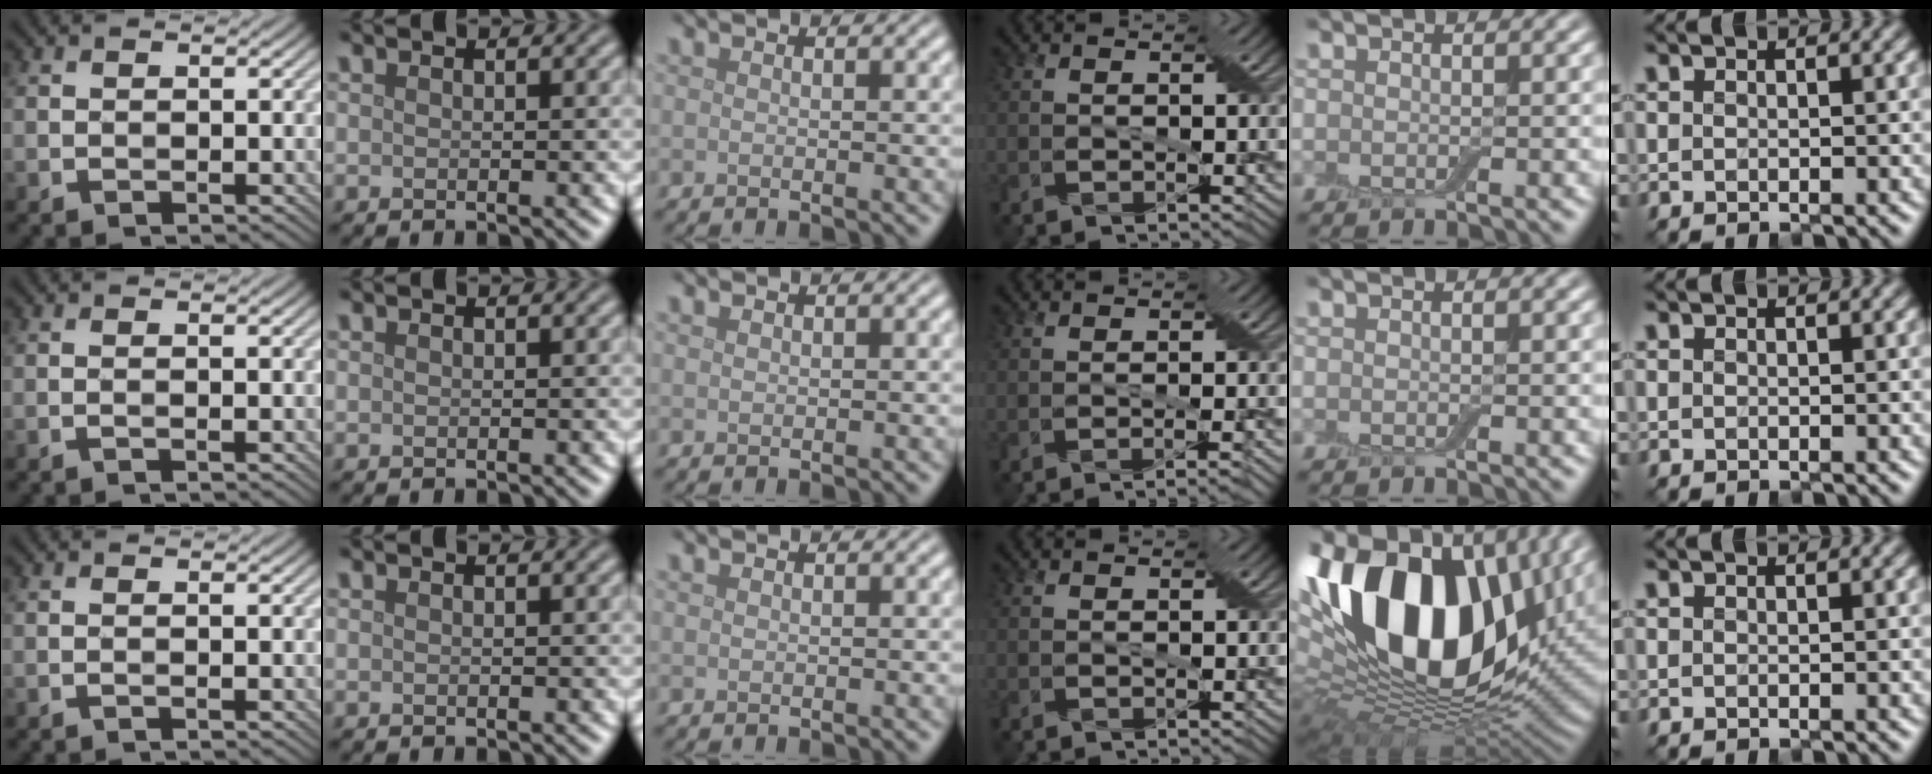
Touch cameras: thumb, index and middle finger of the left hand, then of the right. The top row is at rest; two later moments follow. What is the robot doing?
{"motion": "cut", "object": "cling film"}